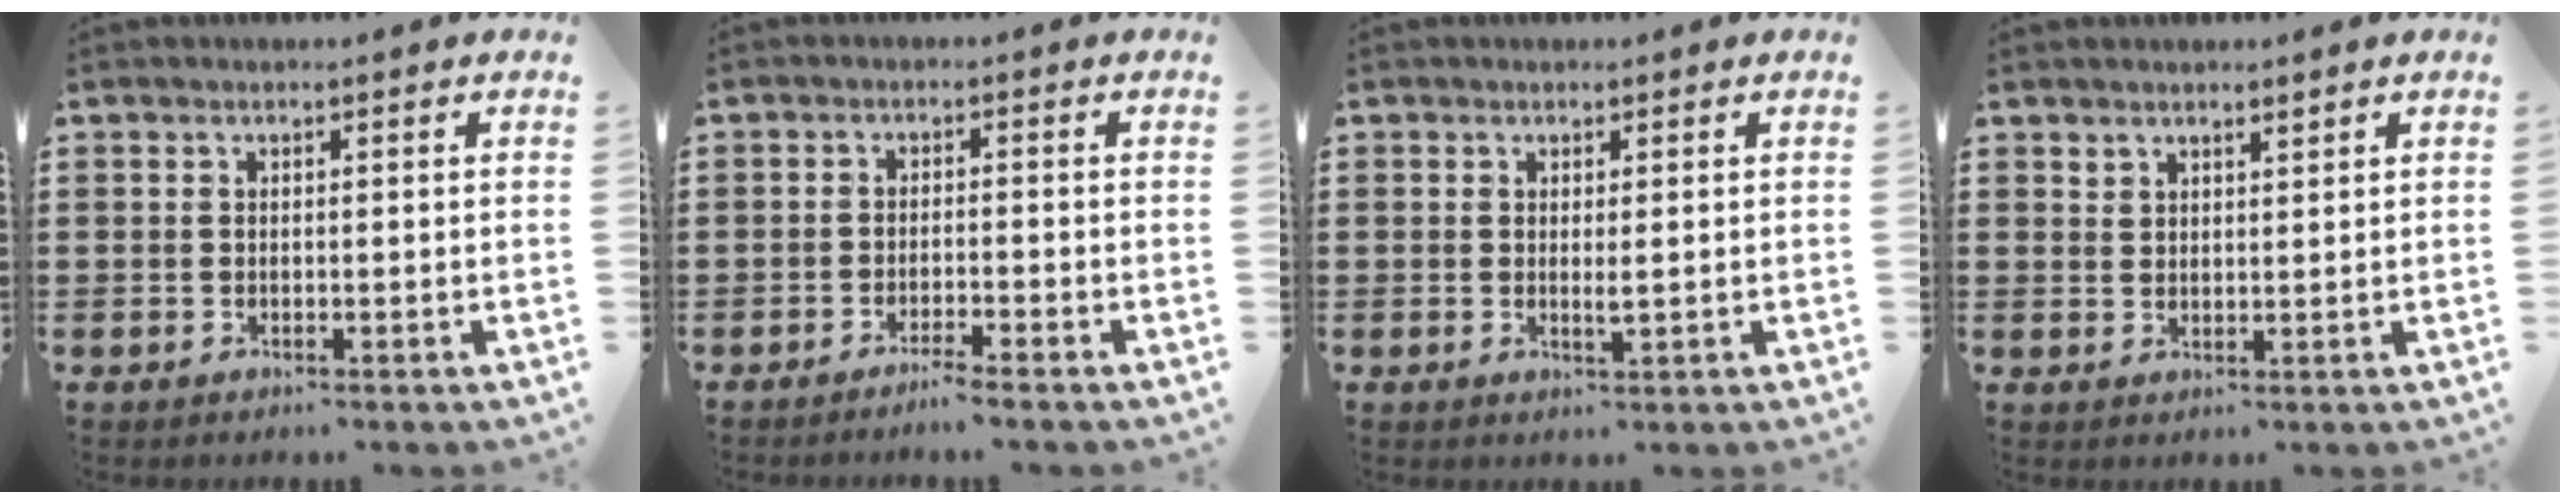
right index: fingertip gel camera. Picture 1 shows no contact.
{"total": 2.0, "force": [-1.8, -0.4, 0.8], "torque": [-0.014, 0.000, -0.035]}
{"total": 1.4, "force": [0.2, 0.2, 1.4], "torque": [-0.027, -0.001, 0.003]}
{"total": 2.0, "force": [1.9, 0.7, 0.2], "torque": [-0.006, 0.003, 0.036]}